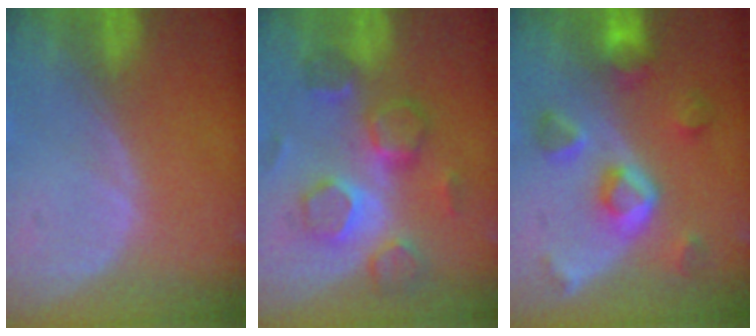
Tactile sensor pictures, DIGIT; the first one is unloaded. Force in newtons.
{"total": 8.9, "press": 7.8, "slide": 4.3}
{"total": 7.8, "press": 7.0, "slide": 3.4}